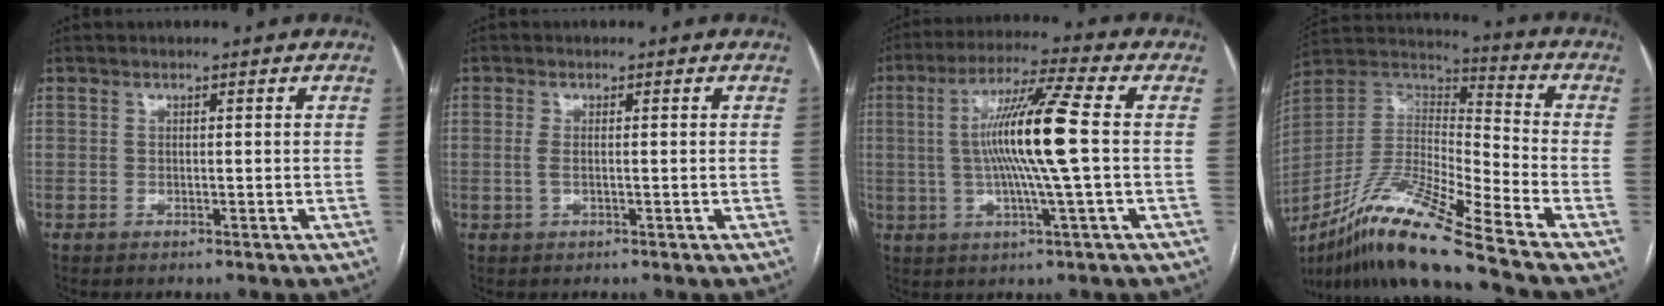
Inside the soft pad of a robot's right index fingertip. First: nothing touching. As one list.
[{"total": 1.5, "force": [-0.2, 0.4, 1.4], "torque": [-0.033, -0.001, -0.003]}, {"total": 12.7, "force": [0.3, -1.0, 12.6], "torque": [-0.240, 0.004, 0.002]}, {"total": 18.2, "force": [-12.9, 0.0, 12.9], "torque": [-0.265, -0.013, -0.234]}]